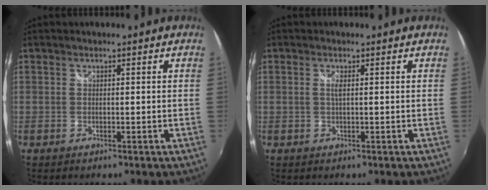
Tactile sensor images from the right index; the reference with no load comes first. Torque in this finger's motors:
{"motor_torque": [0.21, -0.15, 0.11, 0.04]}